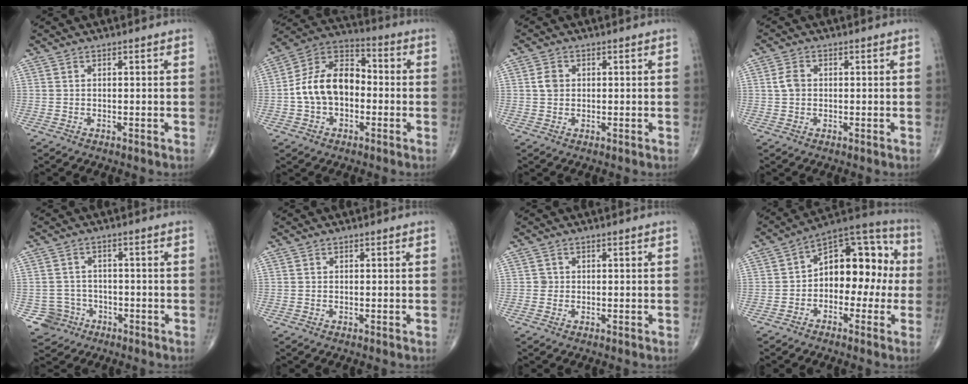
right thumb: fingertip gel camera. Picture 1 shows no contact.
{"total": 13.8, "force": [-1.4, 9.4, 10.0], "torque": [-0.162, 0.042, -0.037]}
{"total": 2.7, "force": [0.4, 2.2, 1.5], "torque": [-0.022, 0.003, 0.006]}
{"total": 2.9, "force": [0.2, 2.2, 1.8], "torque": [-0.034, 0.005, 0.002]}
{"total": 5.0, "force": [-2.2, 4.5, 0.0], "torque": [0.026, 0.016, -0.034]}
{"total": 0.0}
{"total": 1.0, "force": [-0.1, 1.0, 0.1], "torque": [0.004, 0.003, -0.001]}
{"total": 14.7, "force": [-0.4, 9.2, 11.5], "torque": [-0.119, 0.049, -0.024]}